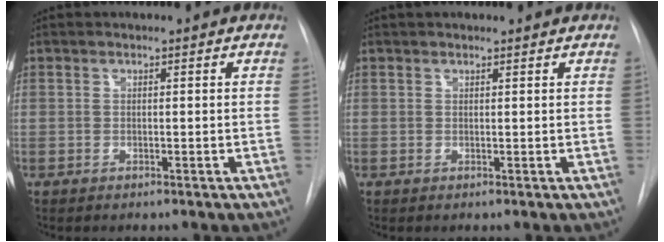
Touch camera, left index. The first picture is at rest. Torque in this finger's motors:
{"motor_torque": [0.02, 0.02, -0.08, 0.00]}